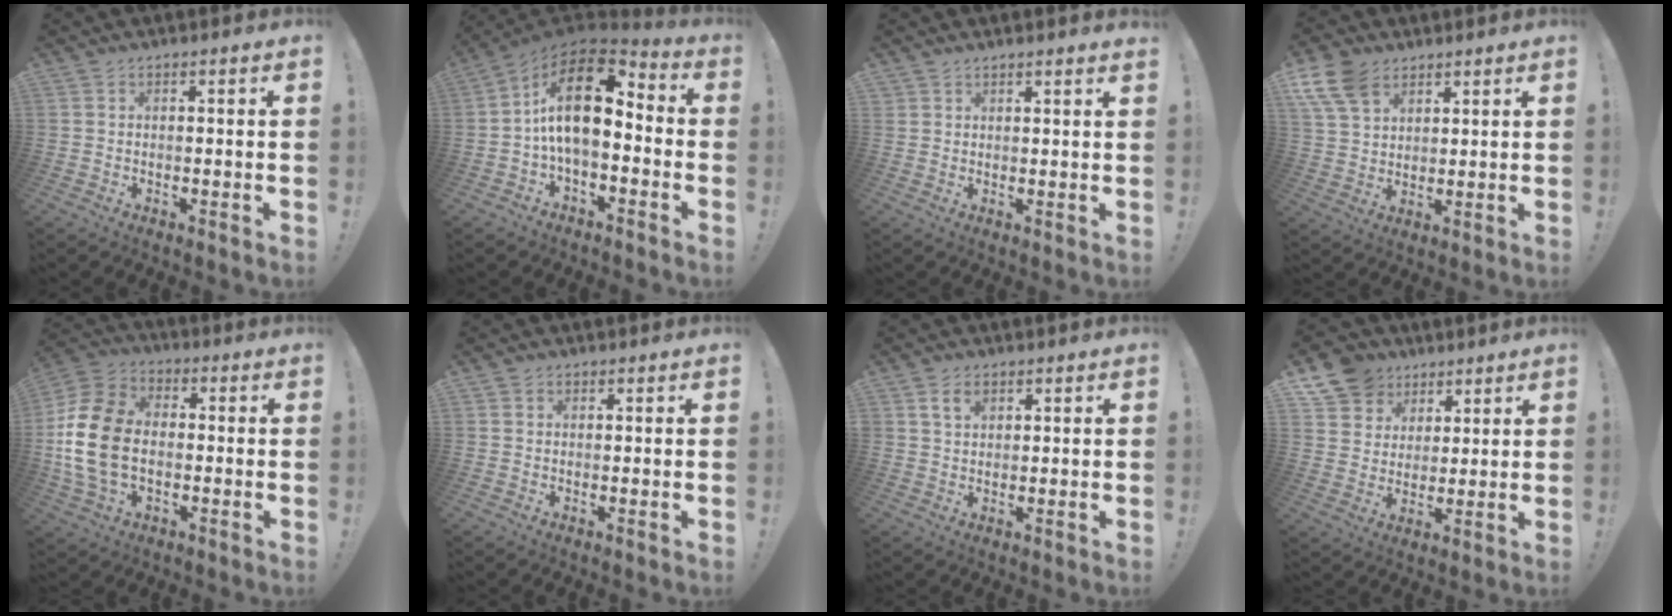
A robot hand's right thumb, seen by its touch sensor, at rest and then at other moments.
{"total": 16.6, "force": [2.3, 8.2, 14.3], "torque": [-0.255, -0.003, 0.042]}
{"total": 1.9, "force": [1.8, 0.4, 0.2], "torque": [-0.003, -0.011, 0.035]}
{"total": 11.1, "force": [6.5, 7.0, 5.7], "torque": [-0.113, -0.022, 0.128]}
{"total": 18.1, "force": [-1.5, 12.6, 12.9], "torque": [-0.246, 0.023, -0.020]}
{"total": 0.8, "force": [0.4, 0.7, 0.0], "torque": [0.003, 0.000, 0.008]}
{"total": 3.7, "force": [2.0, 2.2, 2.1], "torque": [-0.028, -0.003, 0.034]}
{"total": 11.1, "force": [6.5, 8.7, 2.3], "torque": [-0.038, -0.045, 0.131]}